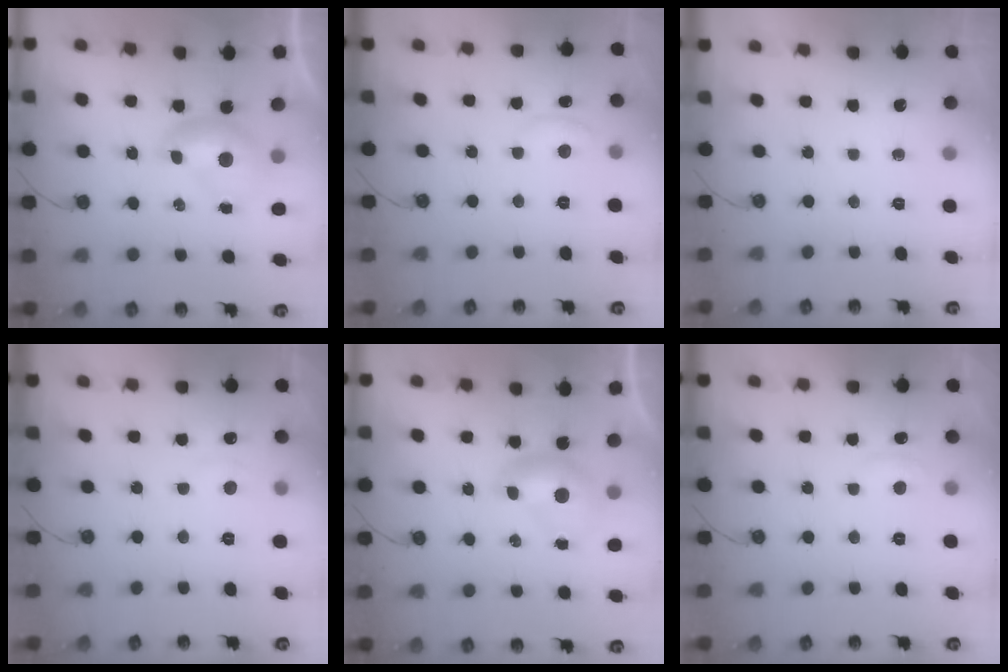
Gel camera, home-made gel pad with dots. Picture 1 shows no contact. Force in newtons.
{"total": 0.6, "press": 0.1, "slide": 0.6}
{"total": 0.0}
{"total": 1.6, "press": 1.4, "slide": 0.7}
{"total": 0.0}
{"total": 0.8, "press": 0.2, "slide": 0.8}